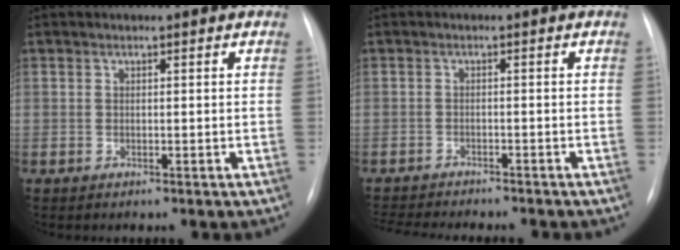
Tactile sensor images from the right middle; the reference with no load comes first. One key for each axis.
{"total": 11.7, "fx": -10.6, "fy": 2.0, "fz": 4.6, "tx": -0.074, "ty": -0.009, "tz": -0.141}